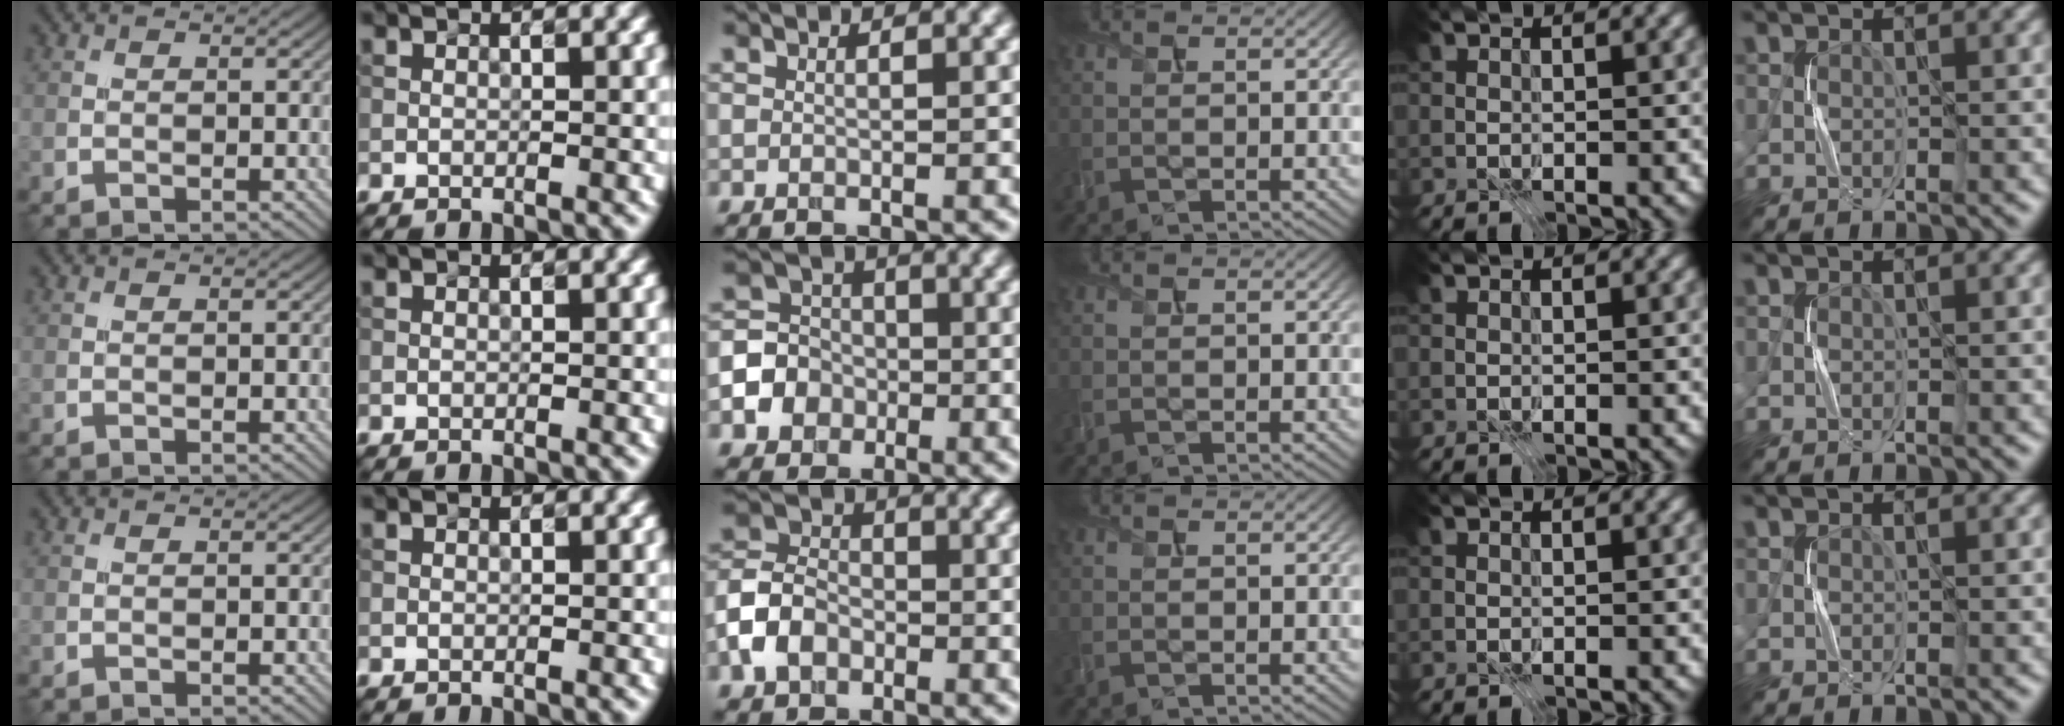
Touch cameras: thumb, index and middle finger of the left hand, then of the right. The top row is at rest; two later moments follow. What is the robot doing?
{"motion": "press", "object": "stapler"}